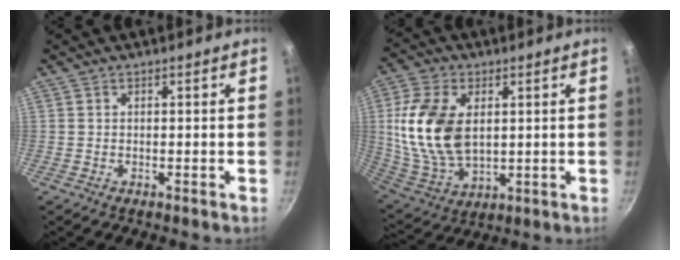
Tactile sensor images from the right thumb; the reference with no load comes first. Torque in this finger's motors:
{"motor_torque": [-0.37, 2.35, 1.88, -0.18, 0.21]}